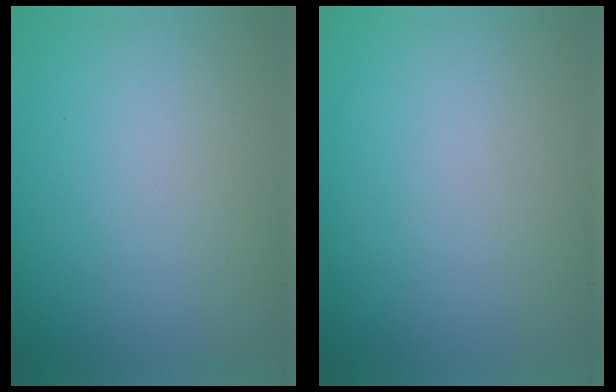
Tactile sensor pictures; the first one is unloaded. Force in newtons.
{"total": 0.0}